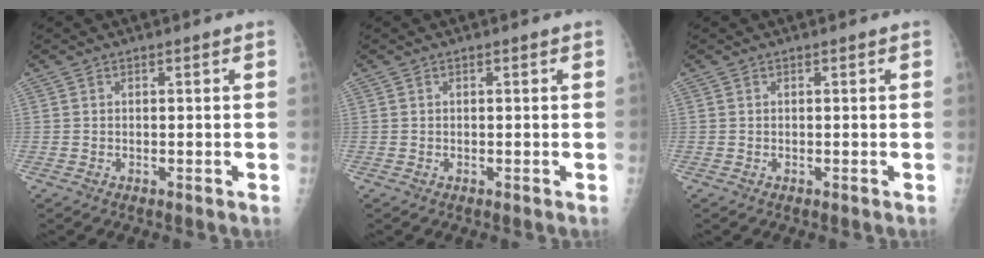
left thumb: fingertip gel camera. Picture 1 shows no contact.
{"total": 0.0}
{"total": 0.0}